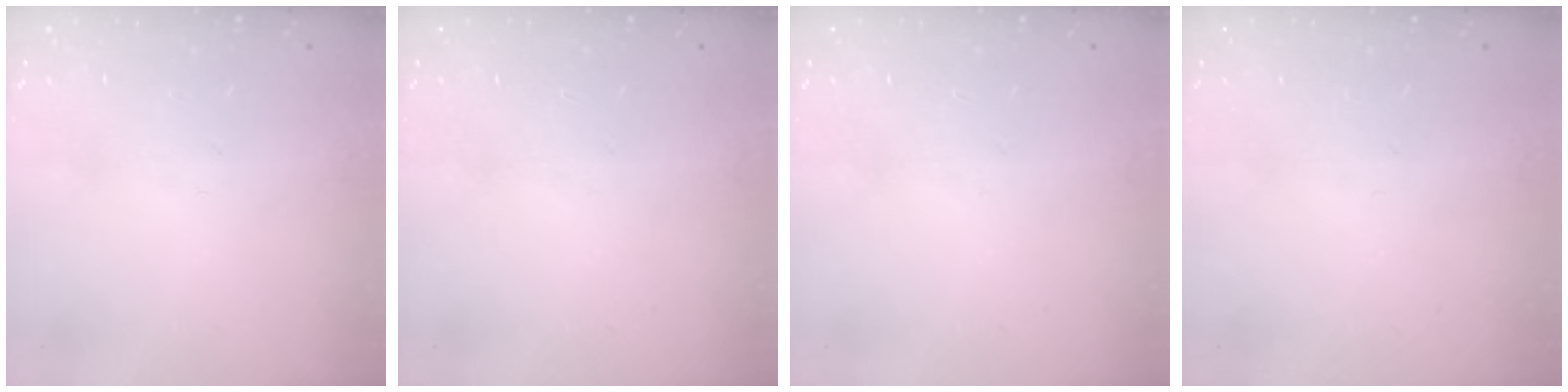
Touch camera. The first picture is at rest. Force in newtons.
{"total": 0.0}
{"total": 0.0}
{"total": 0.0}